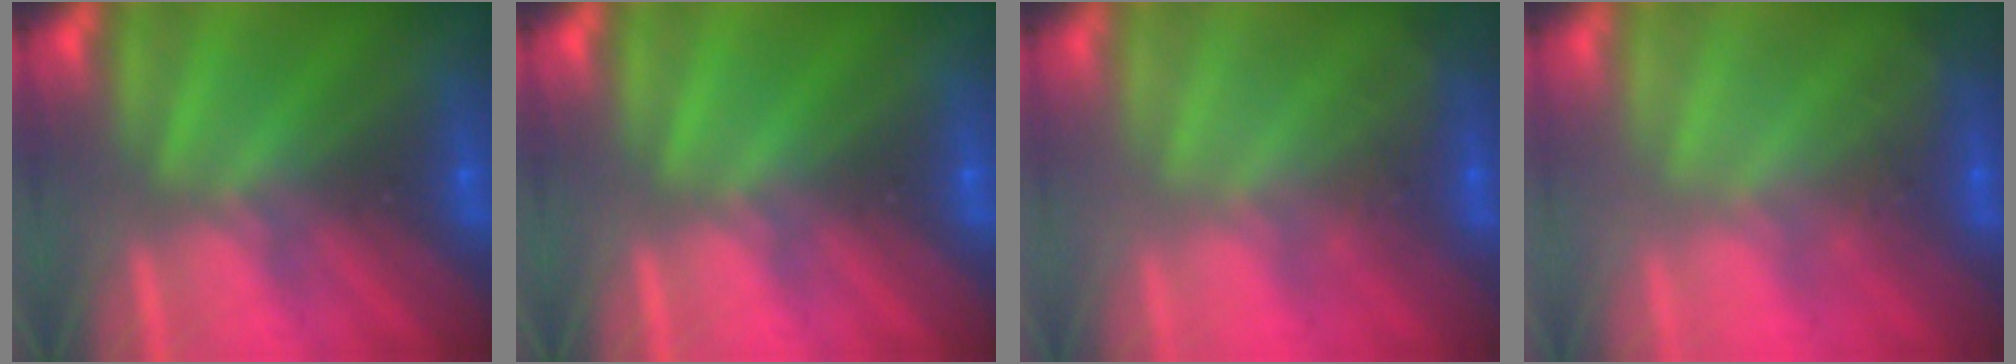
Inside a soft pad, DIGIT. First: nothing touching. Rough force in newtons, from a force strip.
{"total": 0.0}
{"total": 2.2}
{"total": 2.2}